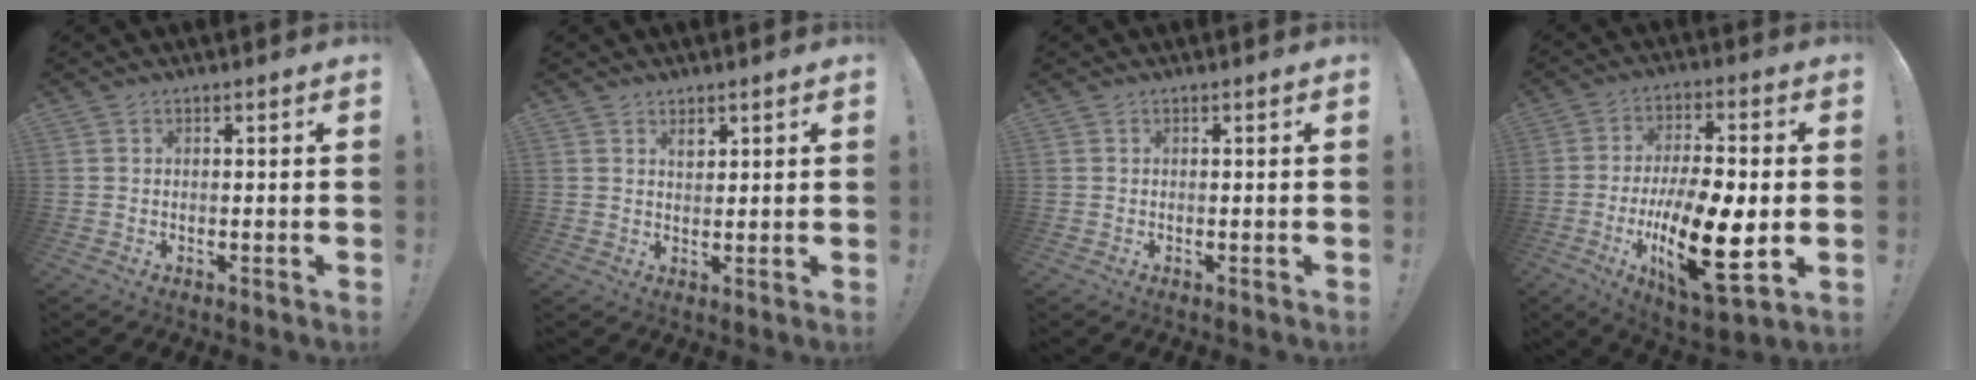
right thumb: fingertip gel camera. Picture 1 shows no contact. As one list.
[{"total": 2.7, "force": [1.9, 1.8, 0.8], "torque": [0.000, -0.010, 0.031]}, {"total": 0.0}, {"total": 21.4, "force": [-4.7, 8.2, 19.2], "torque": [-0.337, 0.011, -0.069]}]